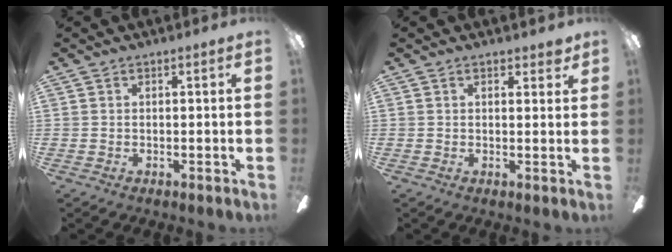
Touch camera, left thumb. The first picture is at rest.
{"total": 1.9, "force": [1.6, 0.9, 0.7], "torque": [0.002, -0.005, 0.026]}